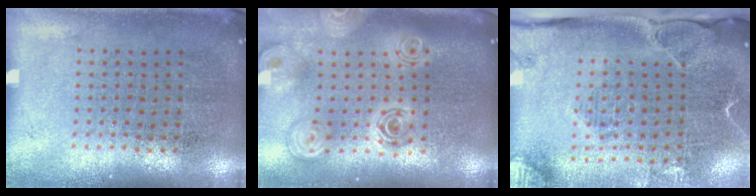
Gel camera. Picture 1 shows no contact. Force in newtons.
{"total": 2.6, "press": 1.9, "slide": 1.8}
{"total": 2.7, "press": 2.2, "slide": 1.6}